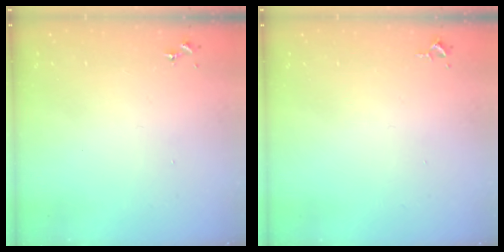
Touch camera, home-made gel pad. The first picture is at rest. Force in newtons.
{"total": 2.6, "press": 2.6, "slide": 0.4}